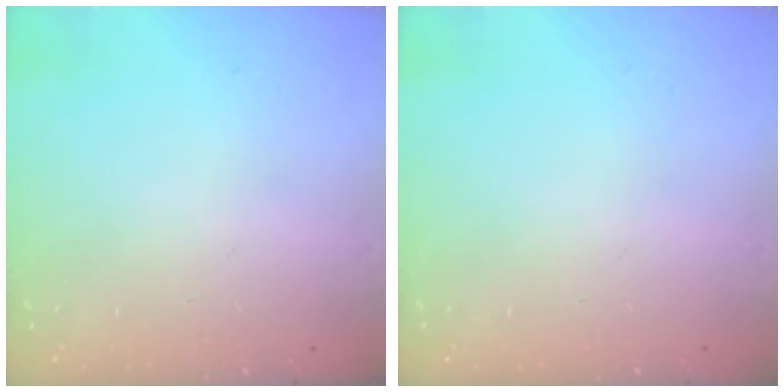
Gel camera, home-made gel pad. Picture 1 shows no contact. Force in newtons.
{"total": 0.0}